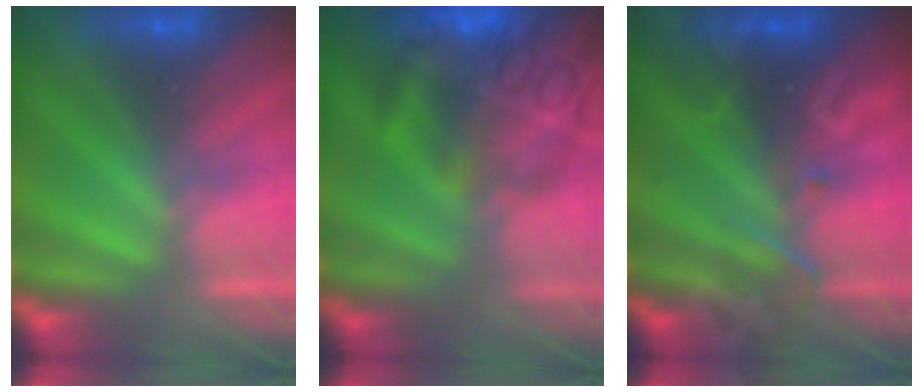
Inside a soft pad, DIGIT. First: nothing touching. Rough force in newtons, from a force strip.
{"total": 7.4}
{"total": 2.4}